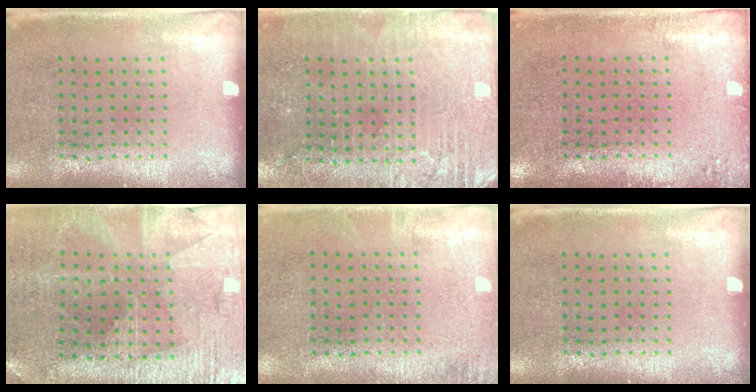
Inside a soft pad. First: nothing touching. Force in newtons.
{"total": 2.8, "press": 2.8, "slide": 0.5}
{"total": 1.0, "press": 1.0, "slide": 0.3}
{"total": 1.7, "press": 1.7, "slide": 0.3}
{"total": 0.9, "press": 0.9, "slide": 0.2}
{"total": 0.0}